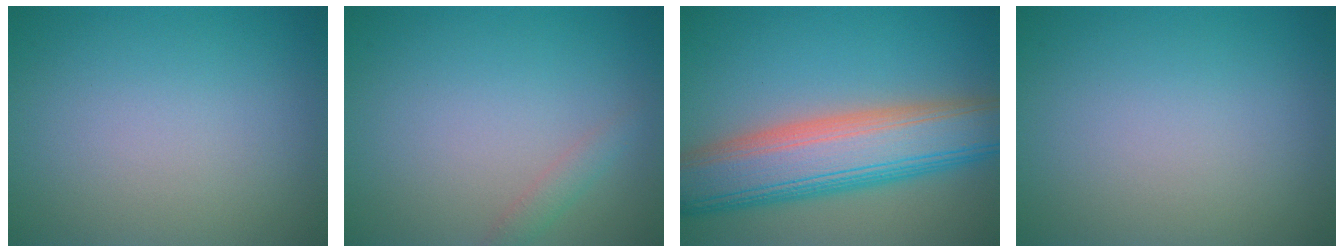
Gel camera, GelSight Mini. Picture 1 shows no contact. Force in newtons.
{"total": 1.2, "press": 1.2, "slide": 0.1}
{"total": 10.2, "press": 10.2, "slide": 0.2}
{"total": 0.0}